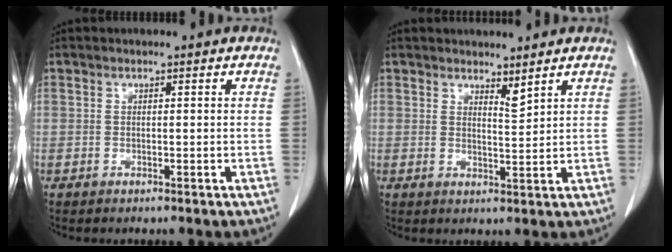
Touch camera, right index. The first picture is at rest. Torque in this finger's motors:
{"motor_torque": [-0.22, 0.31, -0.01, 0.00]}